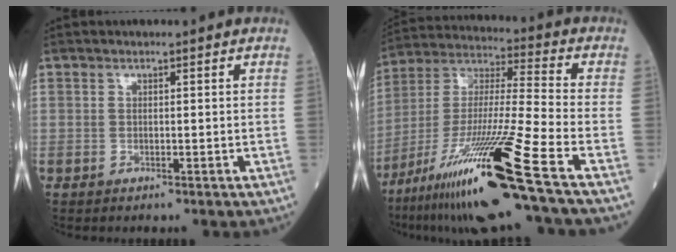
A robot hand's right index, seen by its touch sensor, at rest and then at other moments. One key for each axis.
{"total": 22.7, "fx": -13.4, "fy": -1.3, "fz": 18.3, "tx": -0.353, "ty": -0.045, "tz": -0.247}